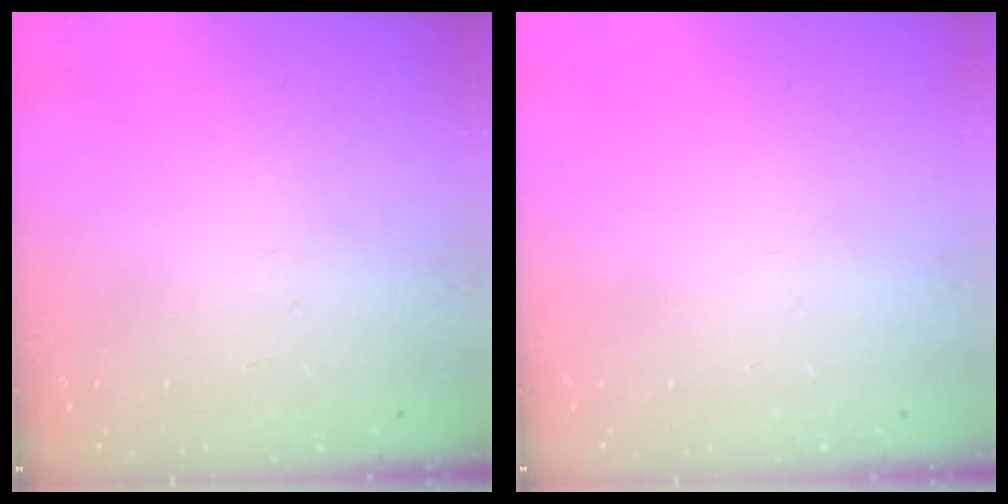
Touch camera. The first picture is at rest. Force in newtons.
{"total": 0.0}